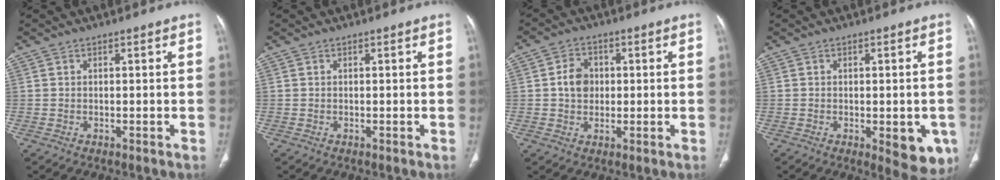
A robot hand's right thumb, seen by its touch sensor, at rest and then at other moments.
{"total": 0.0}
{"total": 5.2, "force": [0.3, 4.3, 2.9], "torque": [-0.034, 0.007, 0.002]}
{"total": 8.6, "force": [-2.7, 3.7, 7.3], "torque": [-0.063, -0.007, -0.025]}